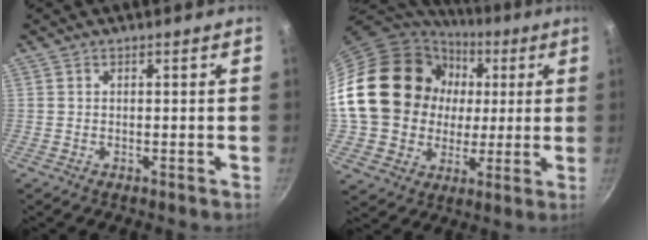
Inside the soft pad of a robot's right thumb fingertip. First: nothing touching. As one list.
[{"total": 23.7, "force": [3.2, 20.3, 11.8], "torque": [-0.202, 0.024, 0.073]}]